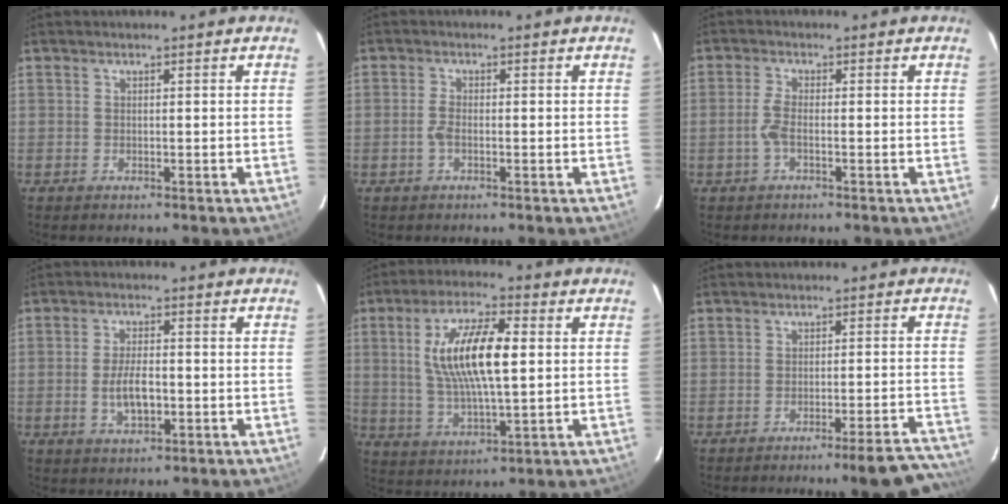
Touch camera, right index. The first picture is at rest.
{"total": 1.7, "force": [-0.6, 0.7, 1.5], "torque": [-0.035, 0.002, -0.012]}
{"total": 2.5, "force": [-0.9, 0.4, 2.3], "torque": [-0.055, 0.001, -0.018]}
{"total": 5.7, "force": [-1.2, 2.4, 5.0], "torque": [-0.099, -0.002, -0.018]}
{"total": 13.8, "force": [2.2, 4.2, 12.9], "torque": [-0.248, 0.008, 0.044]}
{"total": 11.7, "force": [-11.0, 0.2, 4.1], "torque": [-0.039, 0.016, -0.135]}